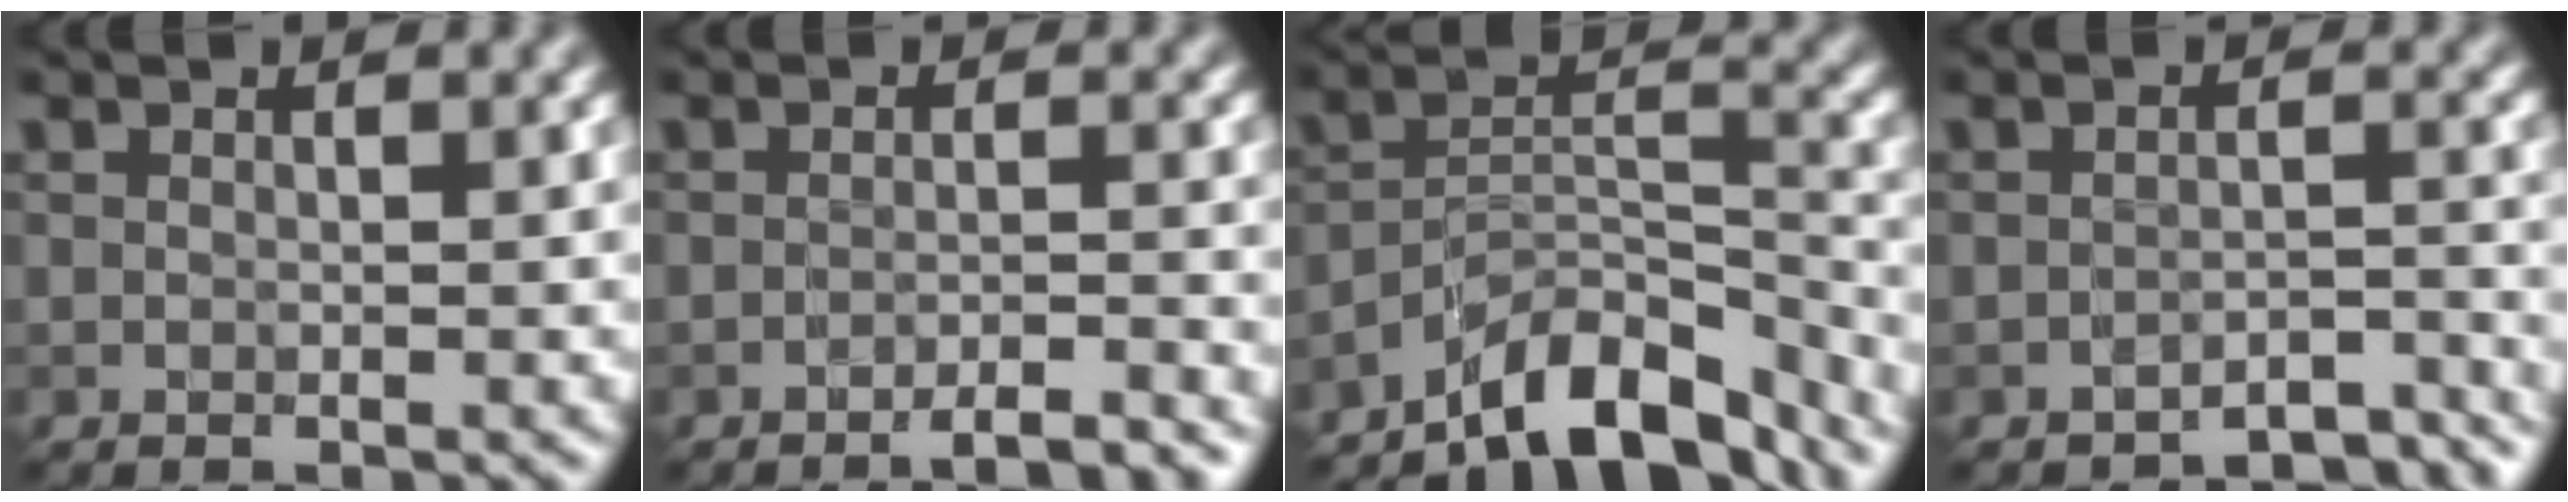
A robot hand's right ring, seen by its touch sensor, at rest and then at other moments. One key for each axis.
{"total": 3.2, "fx": -2.7, "fy": 0.3, "fz": 1.7, "tx": -0.023, "ty": 0.010, "tz": -0.043}
{"total": 8.6, "fx": -7.1, "fy": 2.5, "fz": 4.2, "tx": -0.050, "ty": 0.007, "tz": -0.134}
{"total": 4.7, "fx": -4.6, "fy": 0.7, "fz": 1.0, "tx": -0.015, "ty": -0.003, "tz": -0.054}